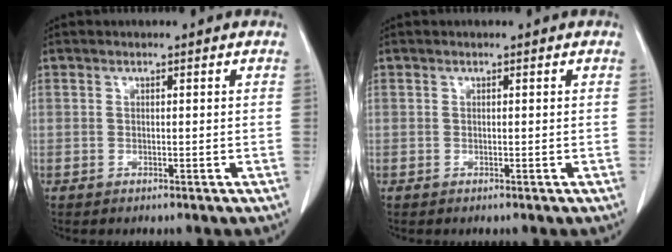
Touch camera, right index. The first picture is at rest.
{"total": 0.0}